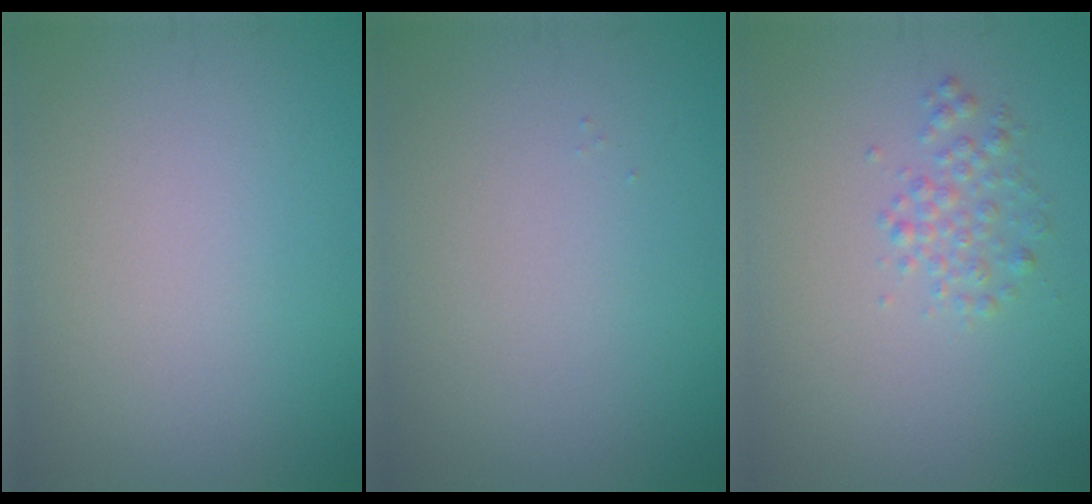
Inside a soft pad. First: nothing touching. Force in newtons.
{"total": 0.0}
{"total": 1.7, "press": 1.7, "slide": 0.0}